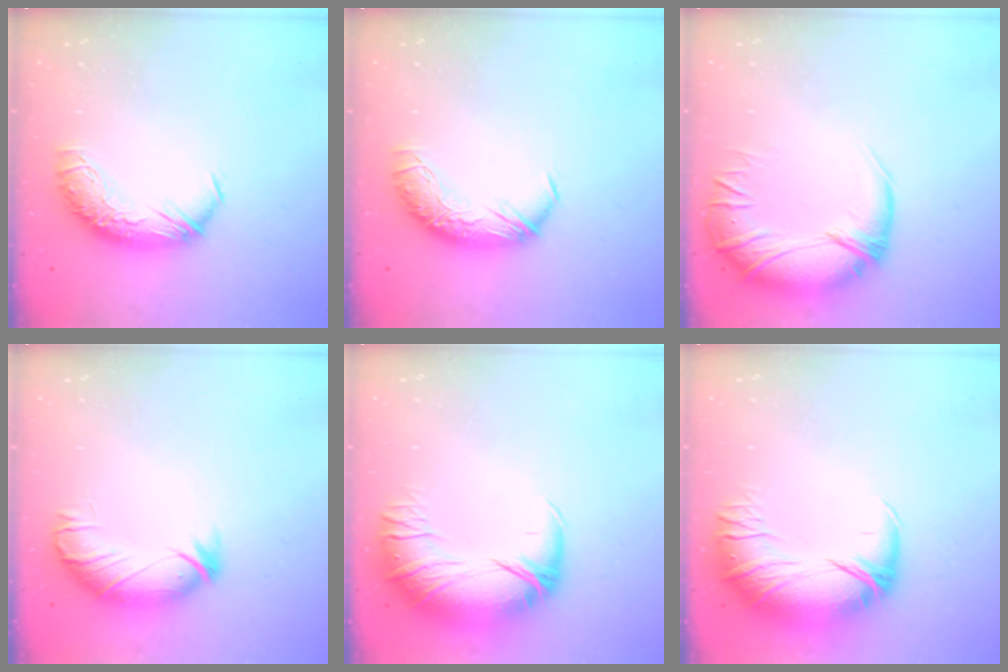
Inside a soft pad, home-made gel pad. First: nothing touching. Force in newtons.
{"total": 0.0}
{"total": 5.3, "press": 3.6, "slide": 3.9}
{"total": 3.7, "press": 3.2, "slide": 1.8}
{"total": 2.9, "press": 0.7, "slide": 2.9}
{"total": 2.9, "press": 0.7, "slide": 2.9}